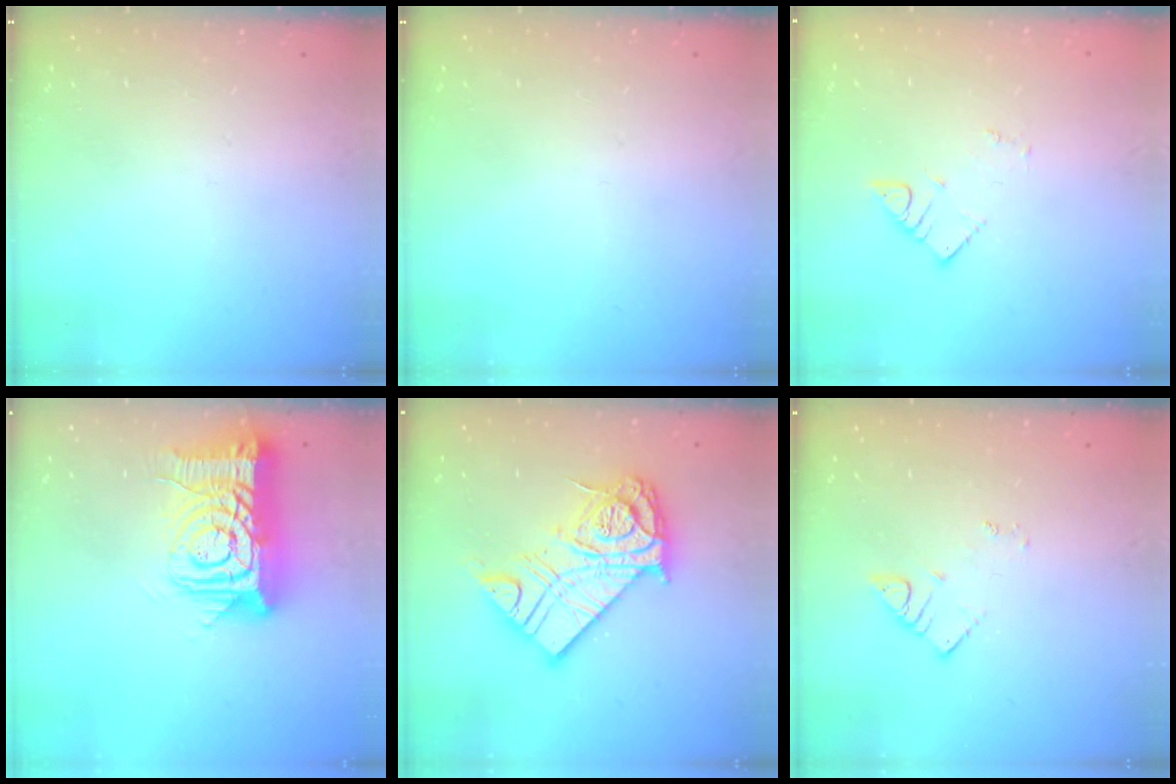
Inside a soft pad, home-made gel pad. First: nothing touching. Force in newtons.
{"total": 0.0}
{"total": 3.2, "press": 3.2, "slide": 0.1}
{"total": 16.0, "press": 15.9, "slide": 1.6}
{"total": 20.3, "press": 20.1, "slide": 2.2}
{"total": 2.7, "press": 2.7, "slide": 0.4}